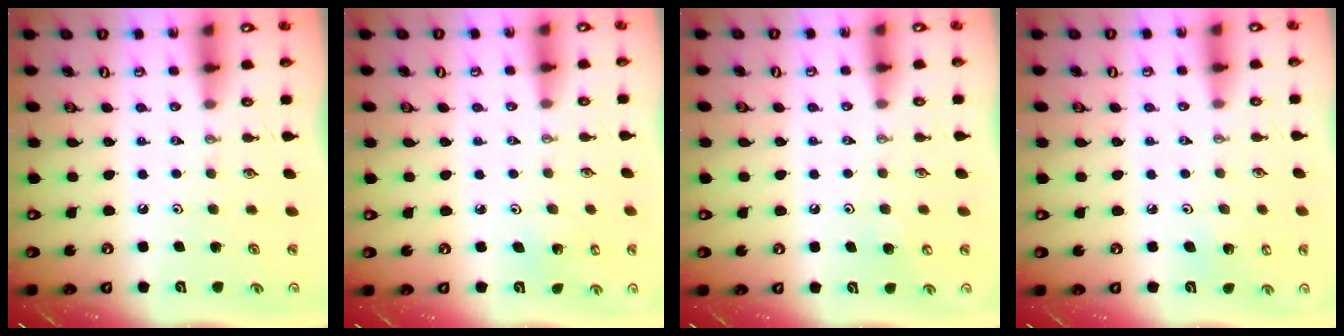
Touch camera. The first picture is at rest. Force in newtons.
{"total": 2.2, "press": 2.2, "slide": 0.2}
{"total": 4.4, "press": 4.4, "slide": 0.5}
{"total": 3.8, "press": 3.8, "slide": 0.4}